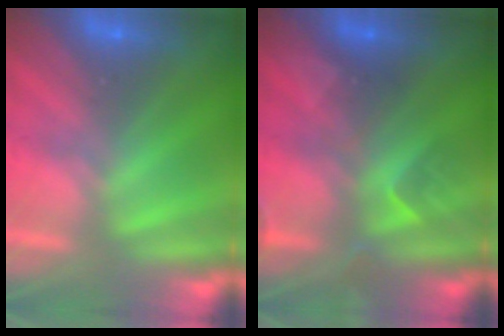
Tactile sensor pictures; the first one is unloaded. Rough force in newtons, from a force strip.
{"total": 2.4}